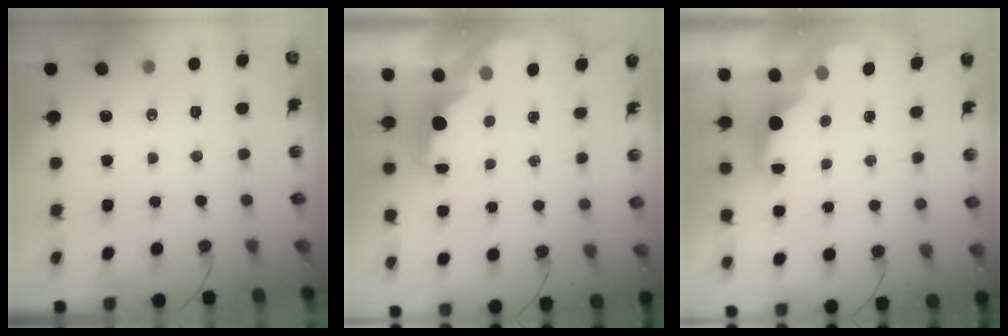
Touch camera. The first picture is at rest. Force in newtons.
{"total": 2.5, "press": 2.3, "slide": 0.8}
{"total": 1.9, "press": 1.7, "slide": 0.7}